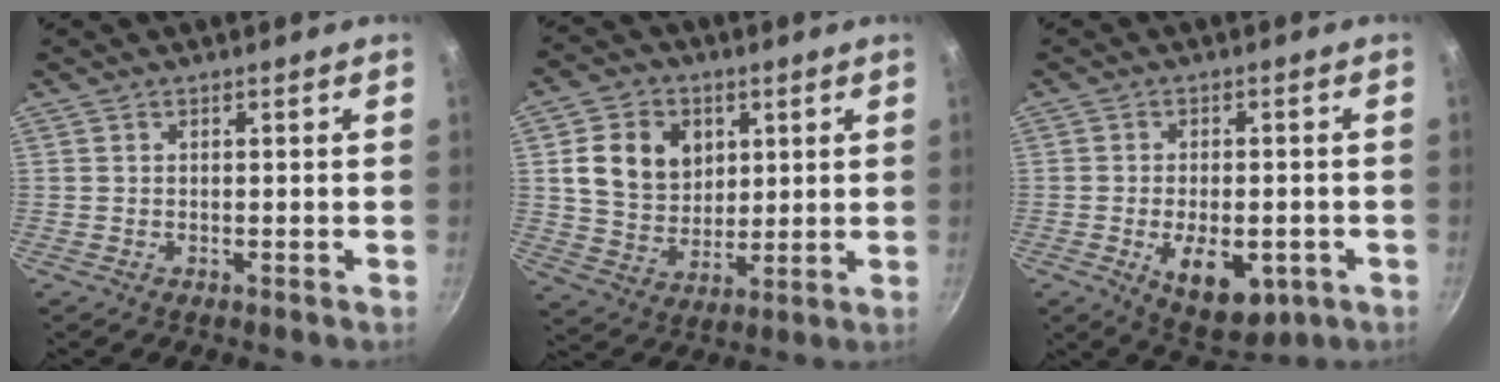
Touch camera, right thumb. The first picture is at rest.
{"total": 12.6, "force": [3.5, 10.1, 6.6], "torque": [-0.087, -0.010, 0.064]}
{"total": 11.2, "force": [-3.4, 6.1, 8.8], "torque": [-0.103, 0.004, -0.034]}